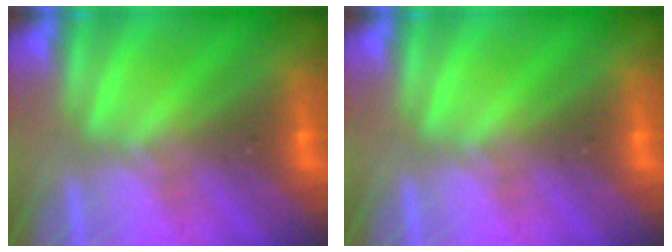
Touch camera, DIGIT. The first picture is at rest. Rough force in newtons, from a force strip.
{"total": 0.0}